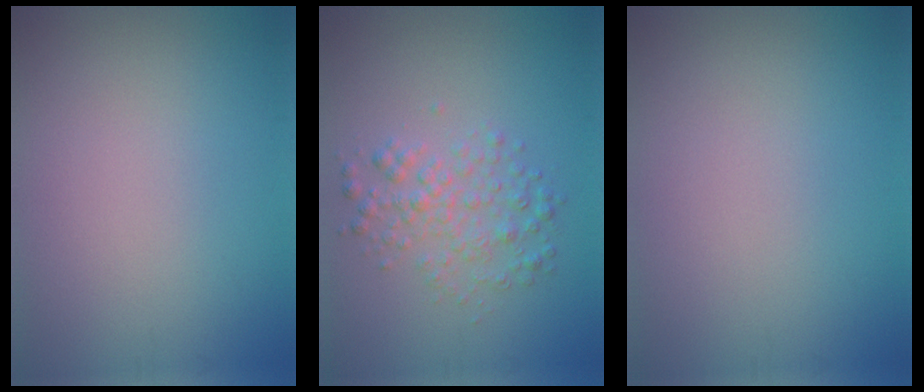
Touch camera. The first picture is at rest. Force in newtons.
{"total": 3.0, "press": 3.0, "slide": 0.1}
{"total": 0.0}